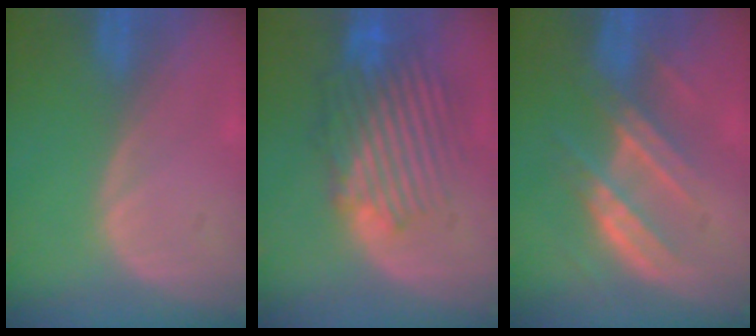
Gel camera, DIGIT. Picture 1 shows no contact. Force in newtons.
{"total": 10.2, "press": 9.2, "slide": 4.3}
{"total": 7.3, "press": 7.0, "slide": 1.9}